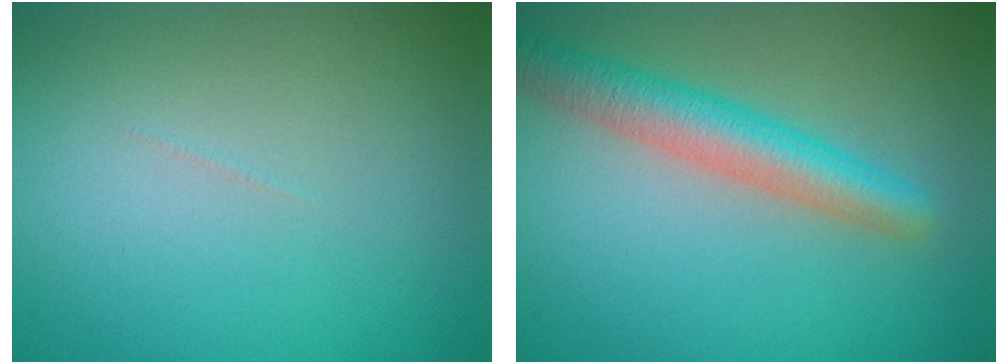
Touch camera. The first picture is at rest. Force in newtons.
{"total": 4.9, "press": 4.9, "slide": 0.2}